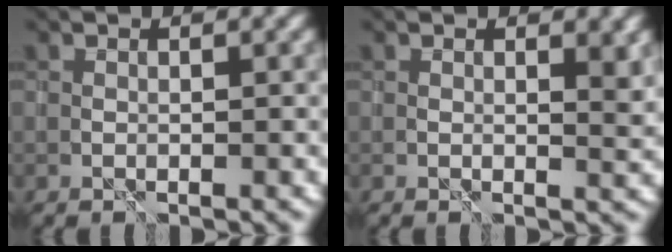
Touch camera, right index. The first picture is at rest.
{"total": 2.2, "force": [0.6, 0.8, 2.0], "torque": [-0.024, -0.001, 0.011]}